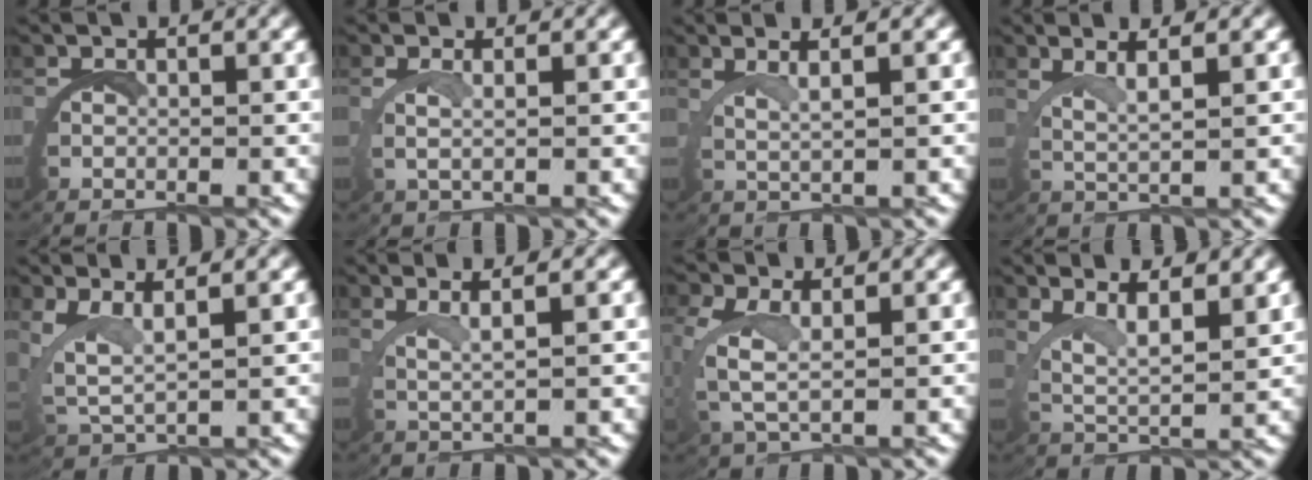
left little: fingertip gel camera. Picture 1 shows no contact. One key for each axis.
{"total": 1.7, "fx": 1.1, "fy": -0.3, "fz": 1.3, "tx": -0.041, "ty": -0.004, "tz": 0.022}
{"total": 2.7, "fx": 2.0, "fy": -0.6, "fz": 1.7, "tx": -0.041, "ty": 0.002, "tz": 0.039}
{"total": 3.1, "fx": 2.3, "fy": -0.2, "fz": 2.1, "tx": -0.050, "ty": -0.001, "tz": 0.045}
{"total": 4.4, "fx": 2.3, "fy": 2.4, "fz": 3.0, "tx": -0.090, "ty": -0.005, "tz": 0.046}
{"total": 2.9, "fx": 2.0, "fy": -0.5, "fz": 2.0, "tx": -0.046, "ty": 0.004, "tz": 0.040}
{"total": 3.2, "fx": 1.2, "fy": 1.4, "fz": 2.6, "tx": -0.079, "ty": -0.013, "tz": 0.034}
{"total": 4.8, "fx": 2.9, "fy": 1.8, "fz": 3.4, "tx": -0.075, "ty": -0.008, "tz": 0.048}